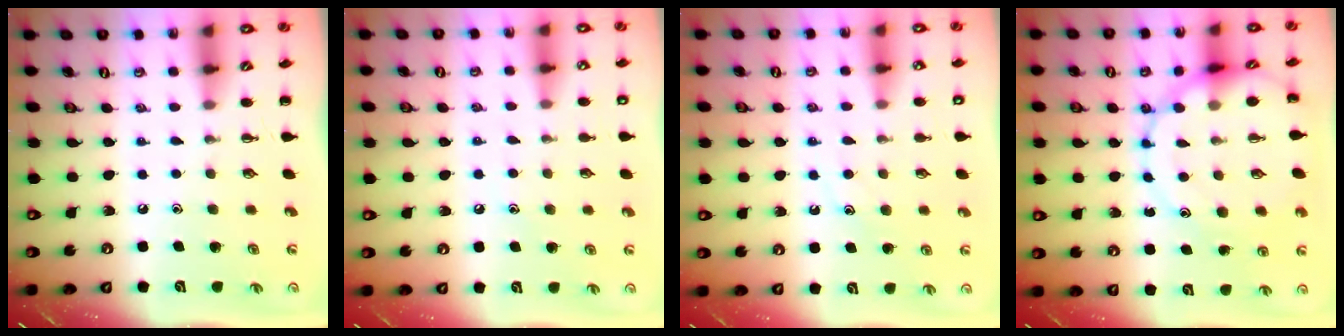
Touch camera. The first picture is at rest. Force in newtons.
{"total": 6.6, "press": 6.4, "slide": 1.6}
{"total": 9.7, "press": 9.6, "slide": 1.2}
{"total": 13.9, "press": 13.8, "slide": 1.1}